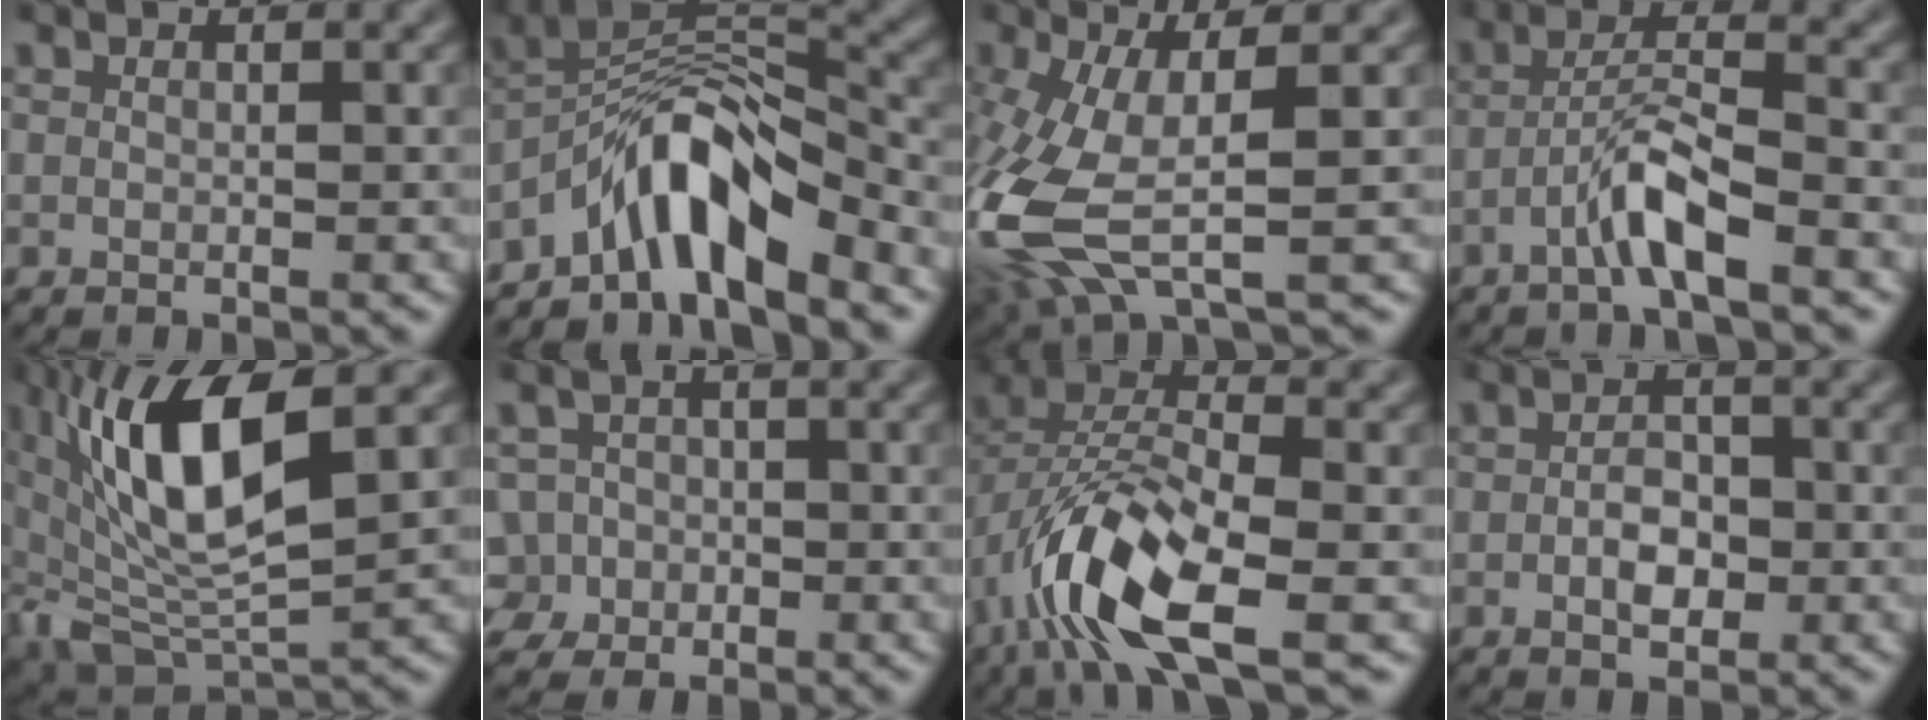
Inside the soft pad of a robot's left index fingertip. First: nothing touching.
{"total": 7.2, "force": [-4.9, 1.9, 5.0], "torque": [-0.075, 0.010, -0.094]}
{"total": 10.2, "force": [-2.0, 3.6, 9.3], "torque": [-0.228, -0.015, -0.038]}
{"total": 4.2, "force": [-2.2, 0.4, 3.5], "torque": [-0.069, 0.016, -0.049]}
{"total": 11.3, "force": [2.9, 4.2, 10.0], "torque": [-0.194, -0.005, 0.052]}
{"total": 5.3, "force": [-2.4, 4.5, 1.3], "torque": [-0.013, -0.002, -0.054]}
{"total": 9.5, "force": [-4.2, 3.6, 7.7], "torque": [-0.161, 0.001, -0.087]}
{"total": 2.7, "force": [-0.6, 1.5, 2.2], "torque": [-0.042, -0.001, -0.011]}